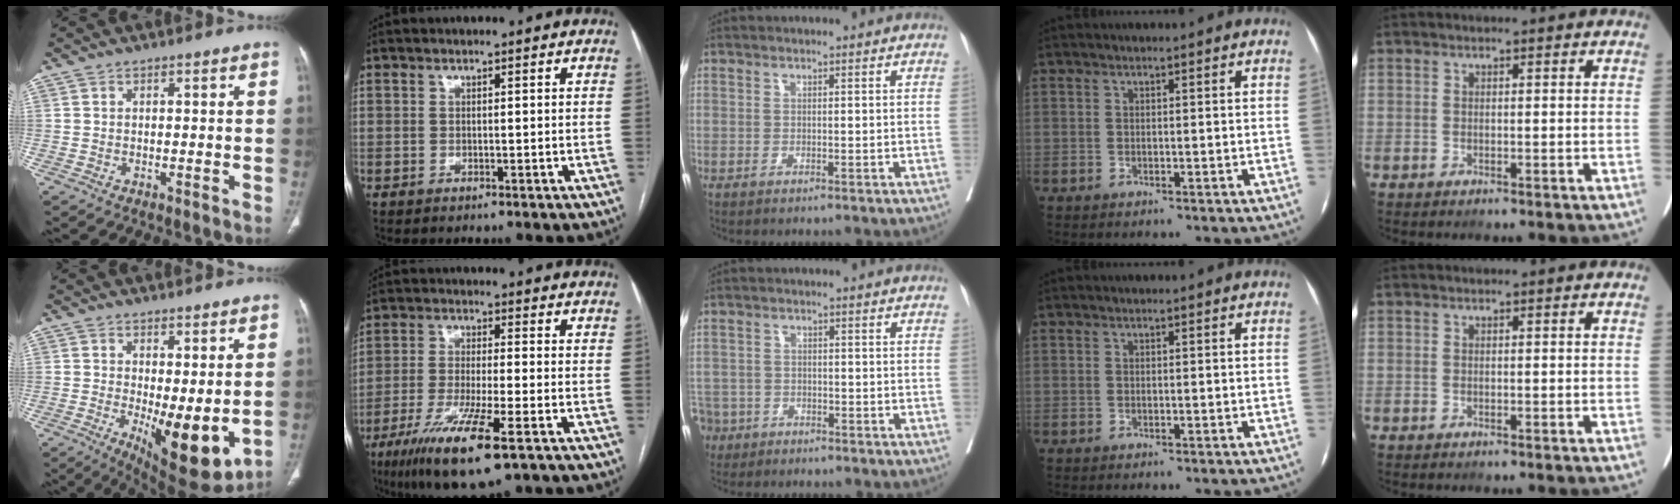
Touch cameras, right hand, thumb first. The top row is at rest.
{"thumb": {"total": 11.7, "force": [-1.0, 4.3, 10.8], "torque": [-0.155, -0.029, 0.000]}, "index": {"total": 12.9, "force": [-7.1, 1.1, 10.7], "torque": [-0.201, -0.034, -0.122]}, "middle": {"total": 7.5, "force": [-4.9, 5.6, 1.3], "torque": [-0.050, -0.001, -0.086]}}